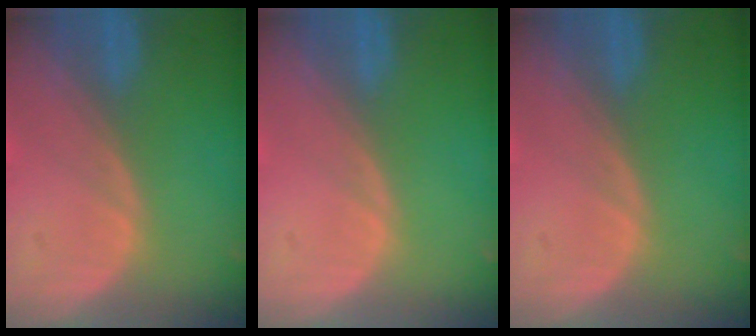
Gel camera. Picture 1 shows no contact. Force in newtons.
{"total": 0.0}
{"total": 0.0}